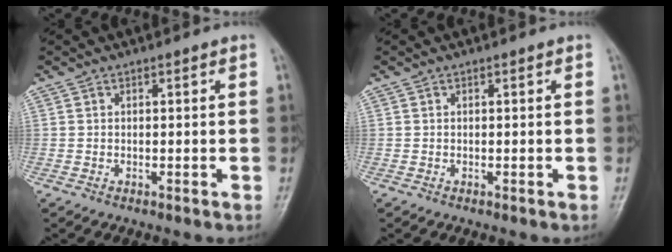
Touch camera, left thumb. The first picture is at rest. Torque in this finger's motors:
{"motor_torque": [0.00, 0.00, 0.00, 0.00, 0.00]}